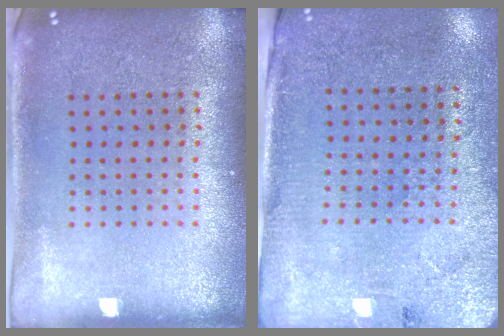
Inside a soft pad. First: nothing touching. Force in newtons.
{"total": 2.7, "press": 2.4, "slide": 1.3}